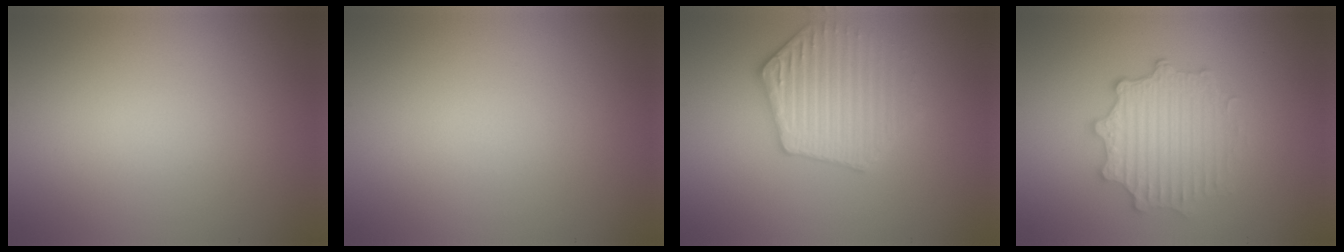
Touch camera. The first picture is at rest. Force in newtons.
{"total": 0.0}
{"total": 3.9, "press": 3.7, "slide": 1.2}
{"total": 4.5, "press": 3.7, "slide": 2.4}